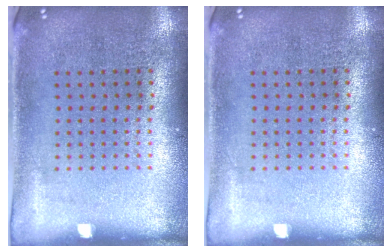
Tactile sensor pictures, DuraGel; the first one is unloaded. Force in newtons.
{"total": 0.0}